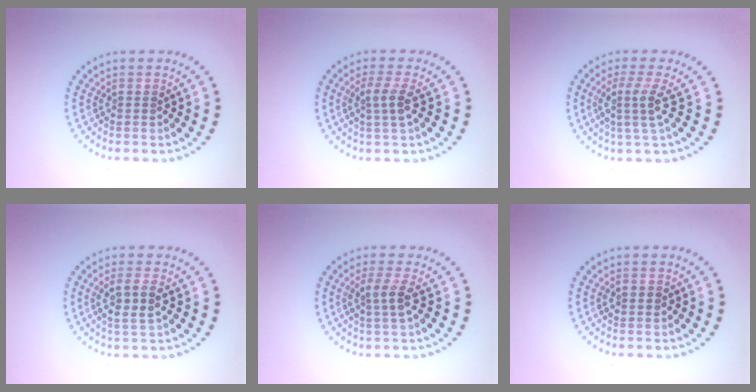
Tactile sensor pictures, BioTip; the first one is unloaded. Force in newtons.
{"total": 2.4, "press": 2.2, "slide": 1.1}
{"total": 2.8, "press": 2.1, "slide": 1.8}
{"total": 2.7, "press": 2.5, "slide": 1.1}
{"total": 2.4, "press": 2.2, "slide": 1.1}
{"total": 1.2, "press": 1.2, "slide": 0.2}